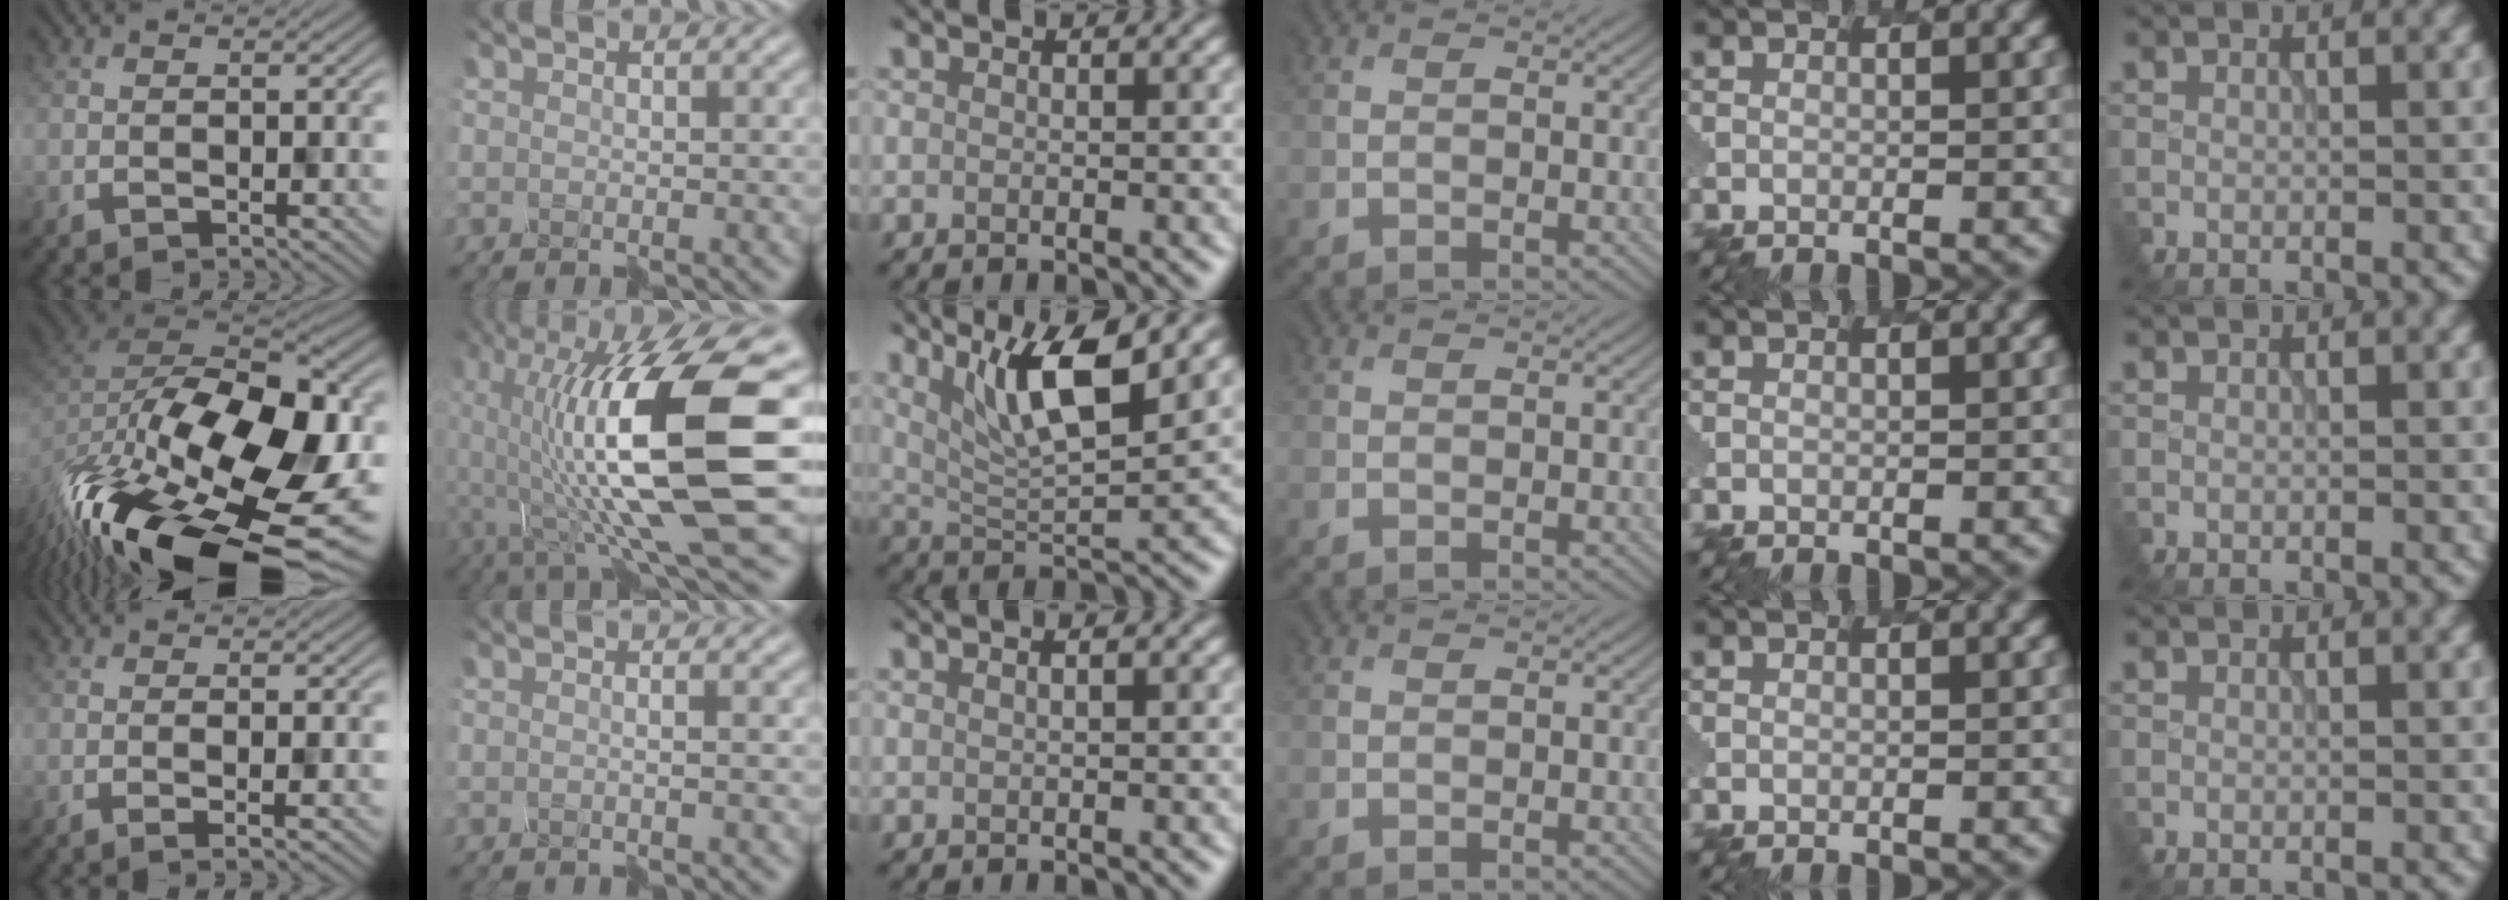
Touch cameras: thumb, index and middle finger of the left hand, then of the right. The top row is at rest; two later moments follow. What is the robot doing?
{"motion": "disassemble", "object": "hinged jar"}